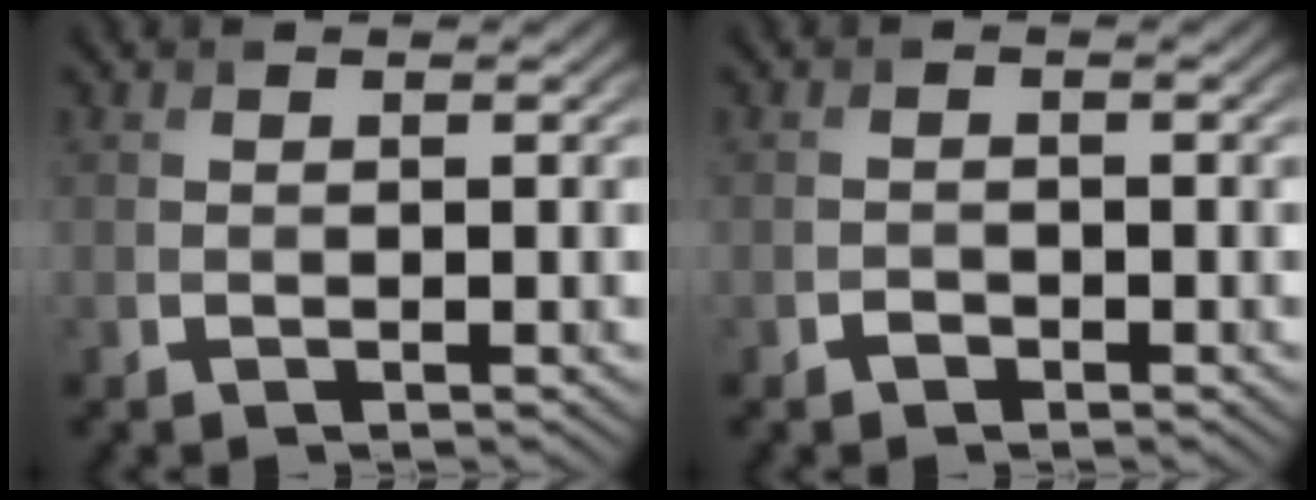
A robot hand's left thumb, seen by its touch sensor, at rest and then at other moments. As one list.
[{"total": 0.9, "force": [-0.7, 0.6, 0.3], "torque": [-0.005, -0.002, -0.014]}]